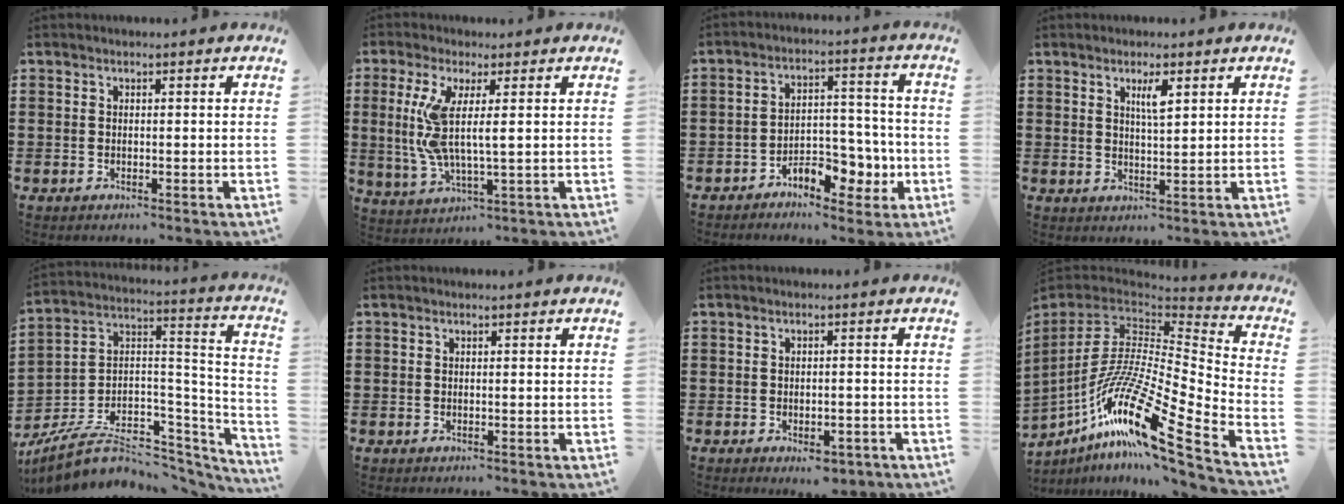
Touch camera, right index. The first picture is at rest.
{"total": 7.3, "force": [1.3, 1.3, 7.1], "torque": [-0.168, -0.016, 0.014]}
{"total": 6.9, "force": [-3.9, 4.1, 3.8], "torque": [-0.045, 0.020, -0.072]}
{"total": 3.1, "force": [1.5, 0.6, 2.6], "torque": [-0.046, 0.000, 0.023]}
{"total": 8.3, "force": [-4.6, 5.2, 4.5], "torque": [-0.100, 0.002, -0.081]}
{"total": 0.0}
{"total": 2.6, "force": [-1.9, 0.9, 1.4], "torque": [-0.025, 0.004, -0.037]}
{"total": 17.3, "force": [-9.7, 3.2, 14.0], "torque": [-0.302, -0.003, -0.194]}